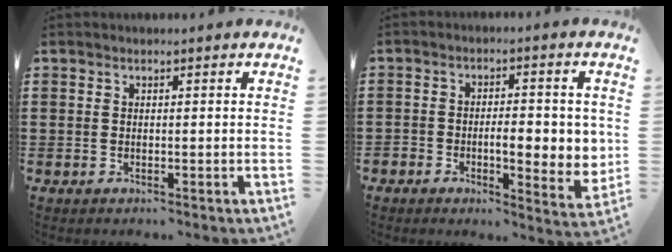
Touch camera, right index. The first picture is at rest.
{"total": 6.6, "force": [-1.1, 3.0, 5.8], "torque": [-0.081, -0.001, -0.025]}